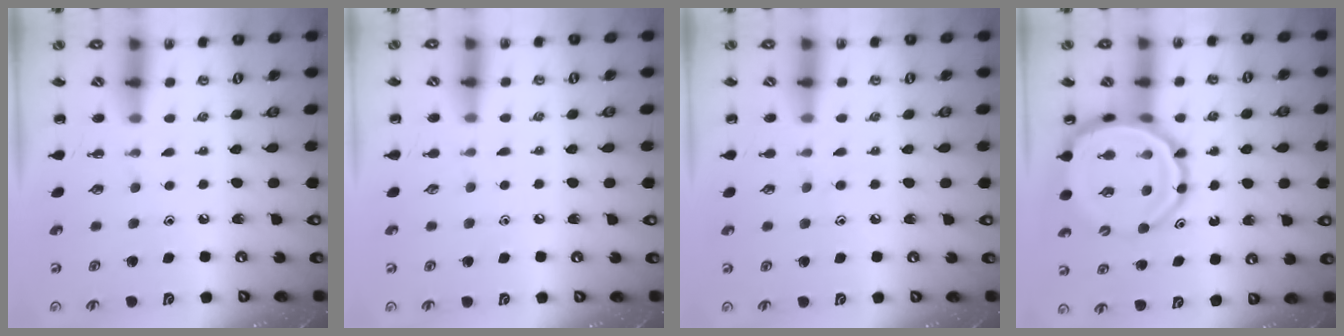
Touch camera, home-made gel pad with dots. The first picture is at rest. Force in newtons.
{"total": 4.2, "press": 3.9, "slide": 1.4}
{"total": 5.3, "press": 4.9, "slide": 2.0}
{"total": 13.1, "press": 12.6, "slide": 3.5}